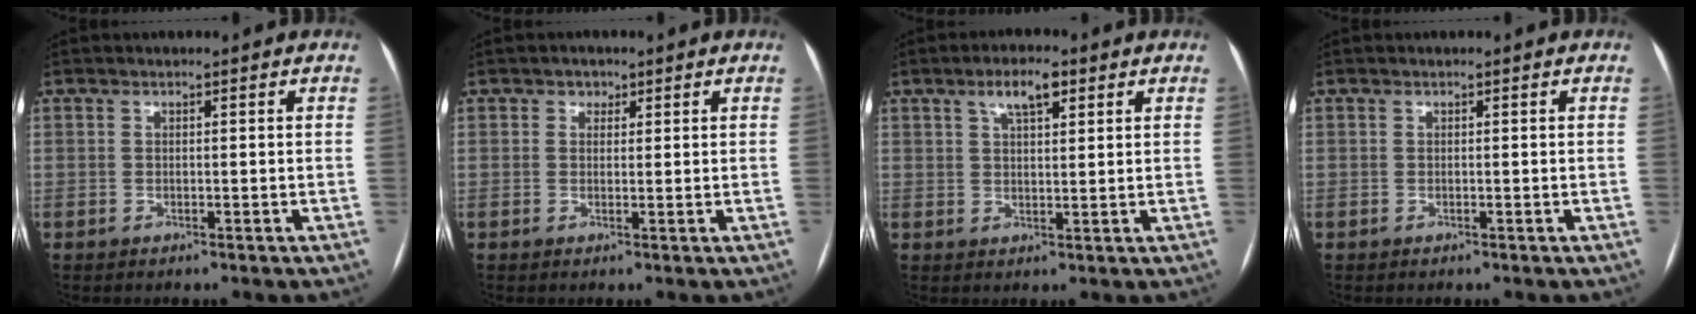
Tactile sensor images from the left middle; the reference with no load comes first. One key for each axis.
{"total": 1.5, "fx": 0.8, "fy": 1.2, "fz": 0.4, "tx": -0.002, "ty": -0.001, "tz": 0.009}
{"total": 4.8, "fx": 2.7, "fy": 1.5, "fz": 3.7, "tx": -0.069, "ty": 0.010, "tz": 0.045}
{"total": 0.0}